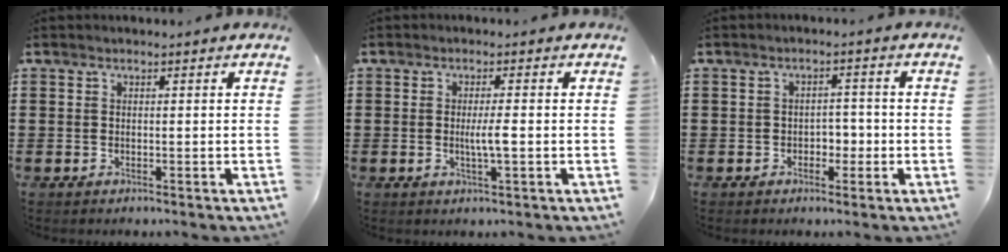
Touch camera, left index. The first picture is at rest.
{"total": 3.1, "force": [-0.2, 0.1, 3.1], "torque": [-0.063, -0.008, -0.008]}
{"total": 2.7, "force": [-1.0, 2.0, 1.6], "torque": [-0.036, 0.005, -0.024]}